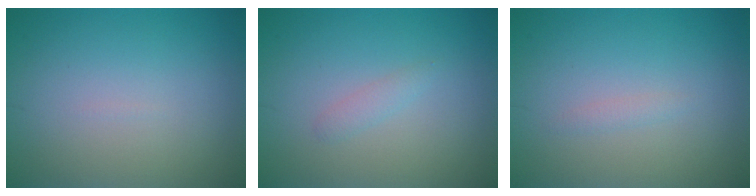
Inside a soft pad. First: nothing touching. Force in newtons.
{"total": 0.9, "press": 0.9, "slide": 0.0}
{"total": 0.7, "press": 0.6, "slide": 0.1}